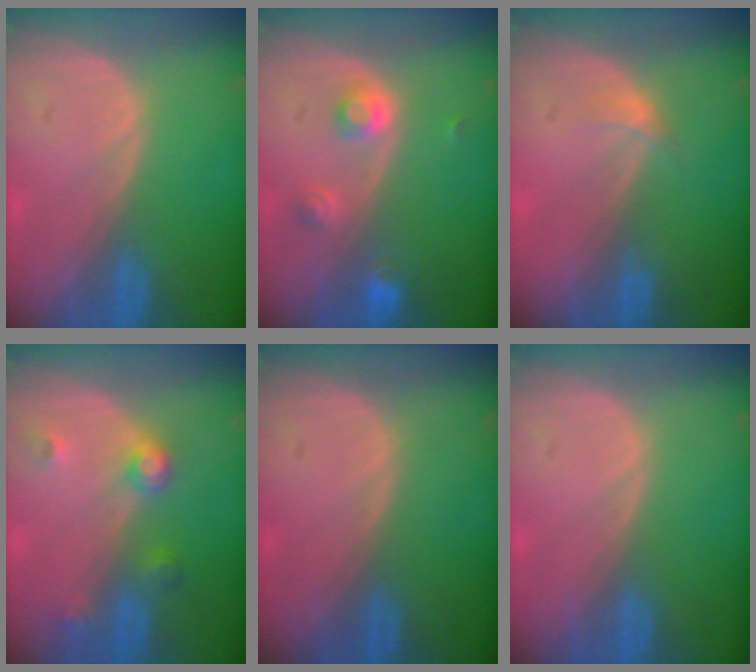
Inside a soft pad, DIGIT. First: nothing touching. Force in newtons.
{"total": 3.3, "press": 3.2, "slide": 1.0}
{"total": 1.2, "press": 1.2, "slide": 0.1}
{"total": 3.8, "press": 3.5, "slide": 1.5}
{"total": 0.0}
{"total": 0.0}